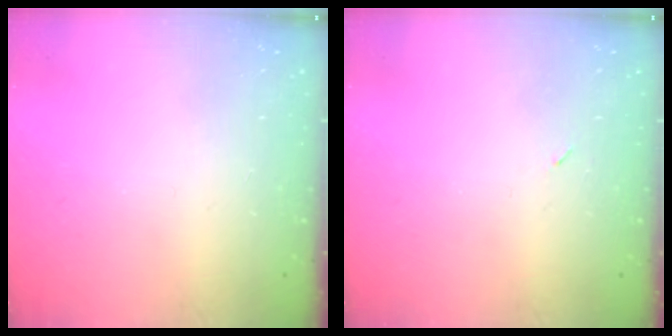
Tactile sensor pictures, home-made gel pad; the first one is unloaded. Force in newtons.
{"total": 2.2, "press": 2.1, "slide": 0.9}